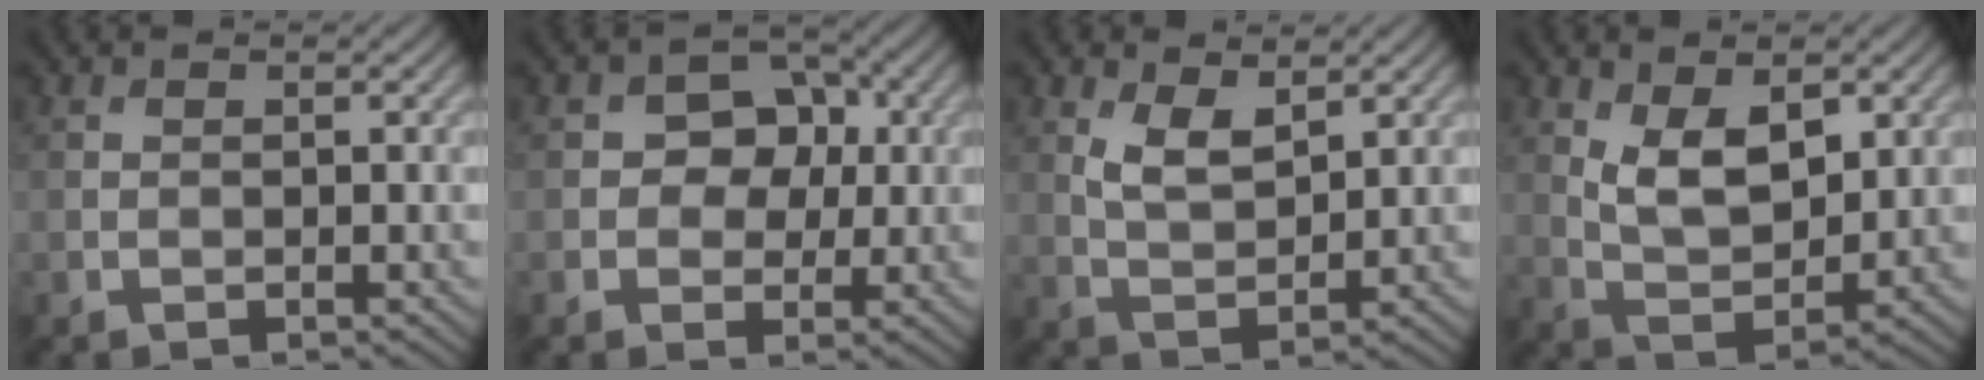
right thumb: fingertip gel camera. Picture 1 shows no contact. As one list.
[{"total": 5.5, "force": [0.5, 4.5, 3.2], "torque": [-0.045, 0.002, -0.014]}, {"total": 4.3, "force": [2.2, 1.9, 3.2], "torque": [-0.073, -0.008, 0.048]}, {"total": 6.9, "force": [2.5, 3.6, 5.3], "torque": [-0.107, -0.010, 0.052]}]